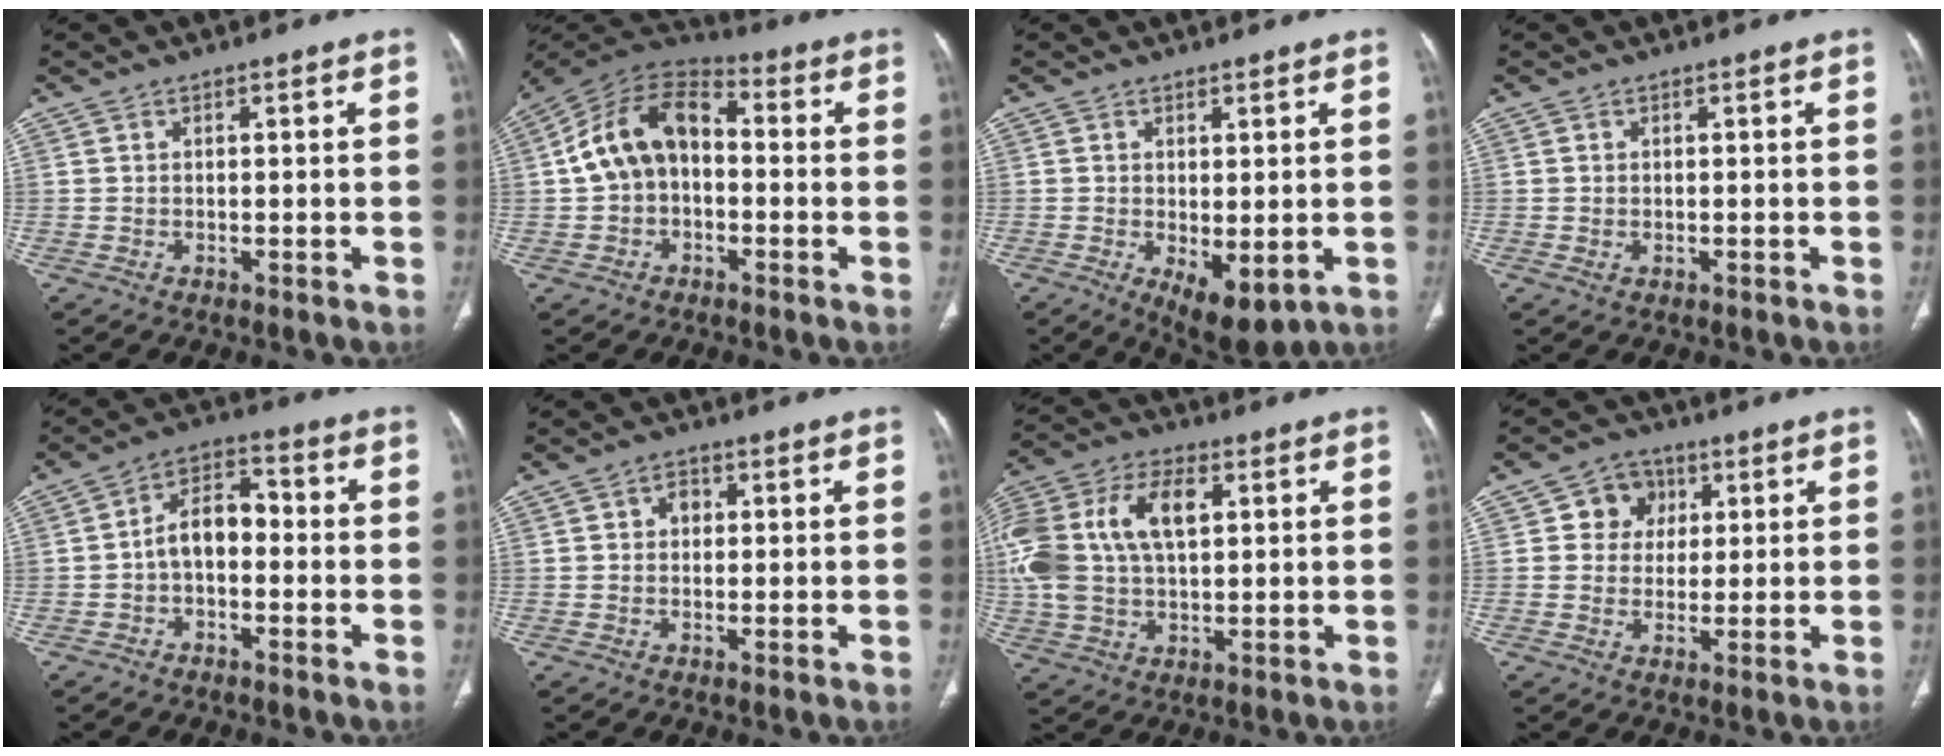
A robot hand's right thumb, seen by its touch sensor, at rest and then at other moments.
{"total": 13.4, "force": [-0.1, 9.3, 9.7], "torque": [-0.159, 0.042, -0.016]}
{"total": 7.7, "force": [-1.9, 3.6, 6.5], "torque": [-0.092, -0.015, -0.012]}
{"total": 0.9, "force": [-0.2, 0.7, 0.6], "torque": [-0.015, 0.006, 0.003]}
{"total": 7.7, "force": [-1.2, 4.8, 5.8], "torque": [-0.084, 0.035, -0.033]}
{"total": 2.7, "force": [0.6, 2.1, 1.5], "torque": [-0.011, 0.004, 0.007]}
{"total": 20.8, "force": [4.6, 12.6, 15.8], "torque": [-0.356, 0.025, 0.082]}
{"total": 6.6, "force": [1.9, 6.1, 2.0], "torque": [0.007, 0.003, 0.026]}